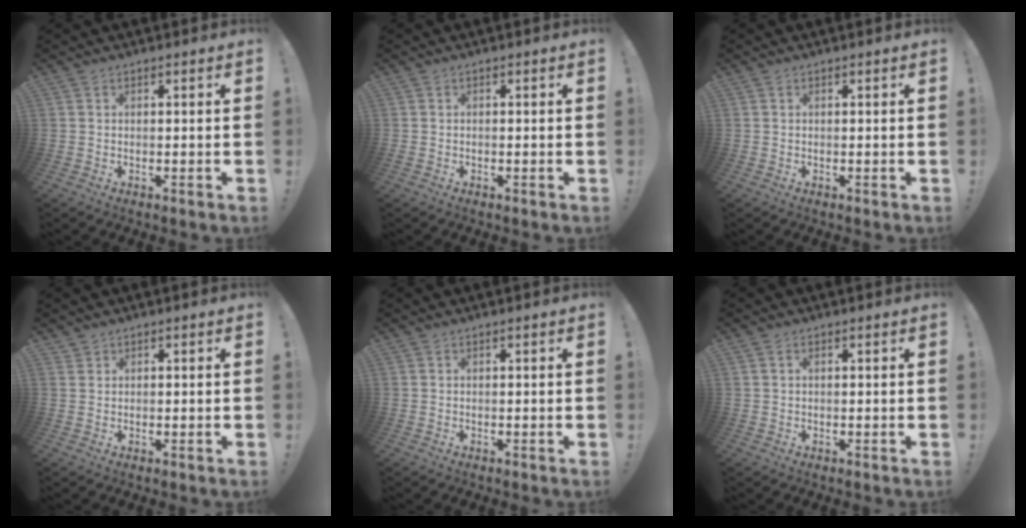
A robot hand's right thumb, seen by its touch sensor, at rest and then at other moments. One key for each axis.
{"total": 0.0}
{"total": 0.0}
{"total": 1.1, "fx": 1.0, "fy": 0.5, "fz": -0.1, "tx": 0.001, "ty": 0.000, "tz": 0.019}
{"total": 0.0}
{"total": 0.8, "fx": 0.3, "fy": 0.5, "fz": 0.5, "tx": -0.010, "ty": 0.001, "tz": 0.005}